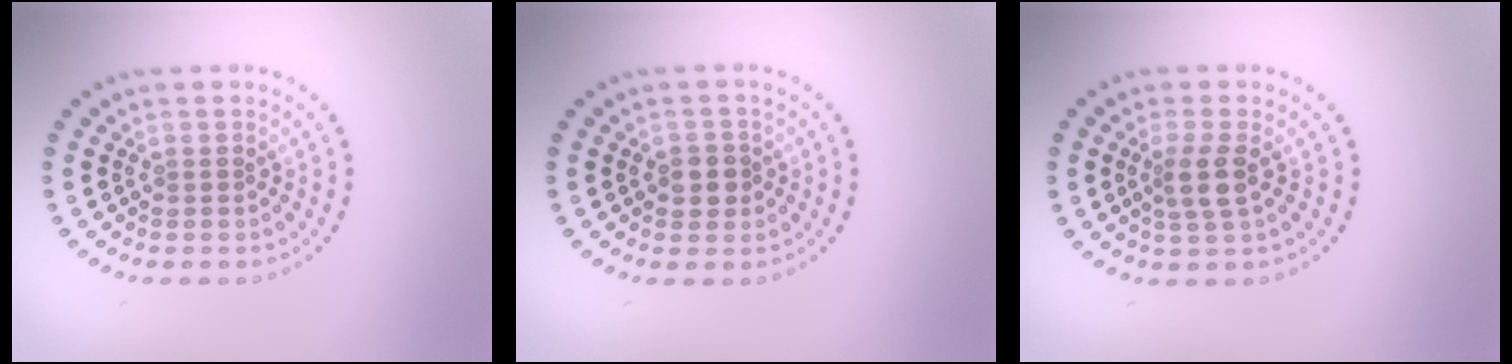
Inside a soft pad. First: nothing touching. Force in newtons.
{"total": 1.8, "press": 1.8, "slide": 0.6}
{"total": 2.4, "press": 2.0, "slide": 1.3}